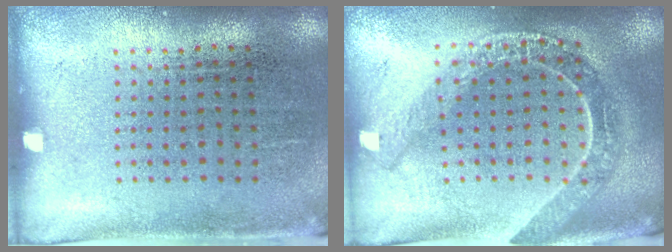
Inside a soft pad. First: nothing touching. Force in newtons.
{"total": 2.2, "press": 1.8, "slide": 1.2}